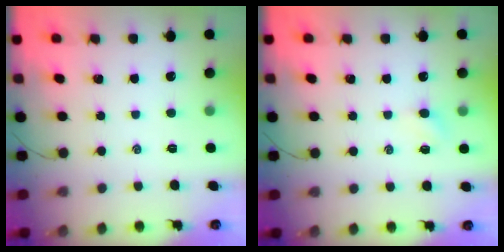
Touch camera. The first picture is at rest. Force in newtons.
{"total": 4.0, "press": 3.8, "slide": 1.2}